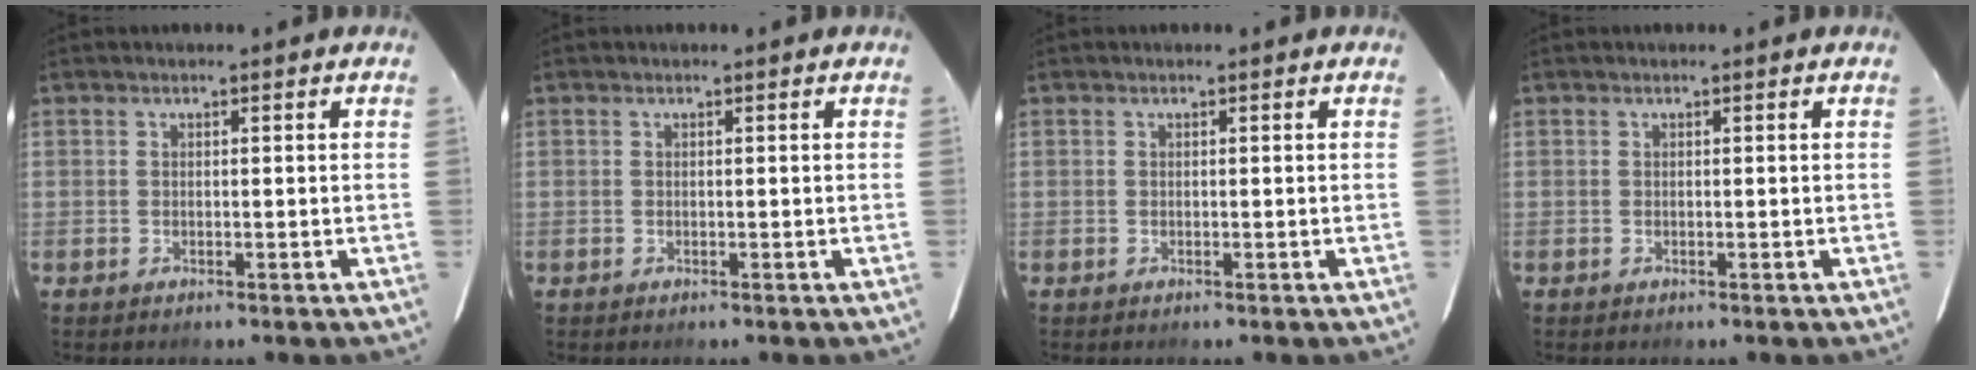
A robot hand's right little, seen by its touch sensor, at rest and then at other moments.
{"total": 0.0}
{"total": 0.0}
{"total": 0.0}